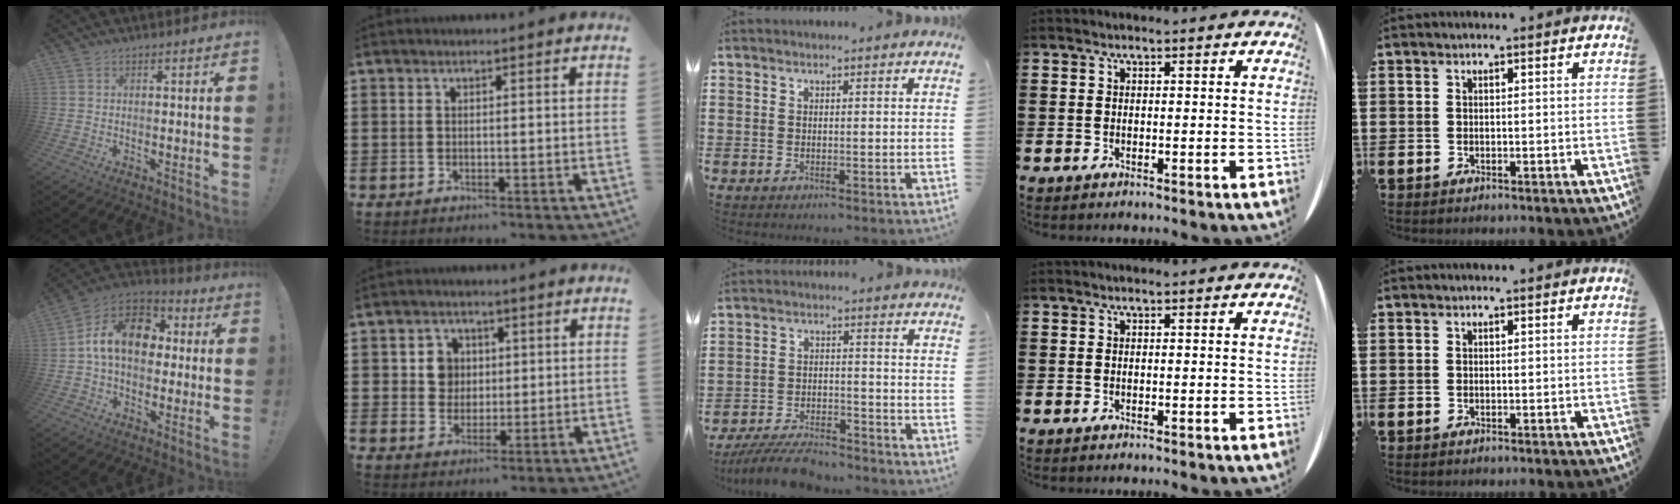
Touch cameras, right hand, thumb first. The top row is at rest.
{"thumb": {"total": 15.8, "force": [2.3, 11.0, 11.1], "torque": [-0.172, 0.018, 0.046]}, "index": {"total": 4.5, "force": [0.8, 4.2, 1.5], "torque": [-0.048, 0.015, 0.013]}, "middle": {"total": 6.7, "force": [-6.3, 1.1, 2.0], "torque": [-0.038, 0.006, -0.122]}}